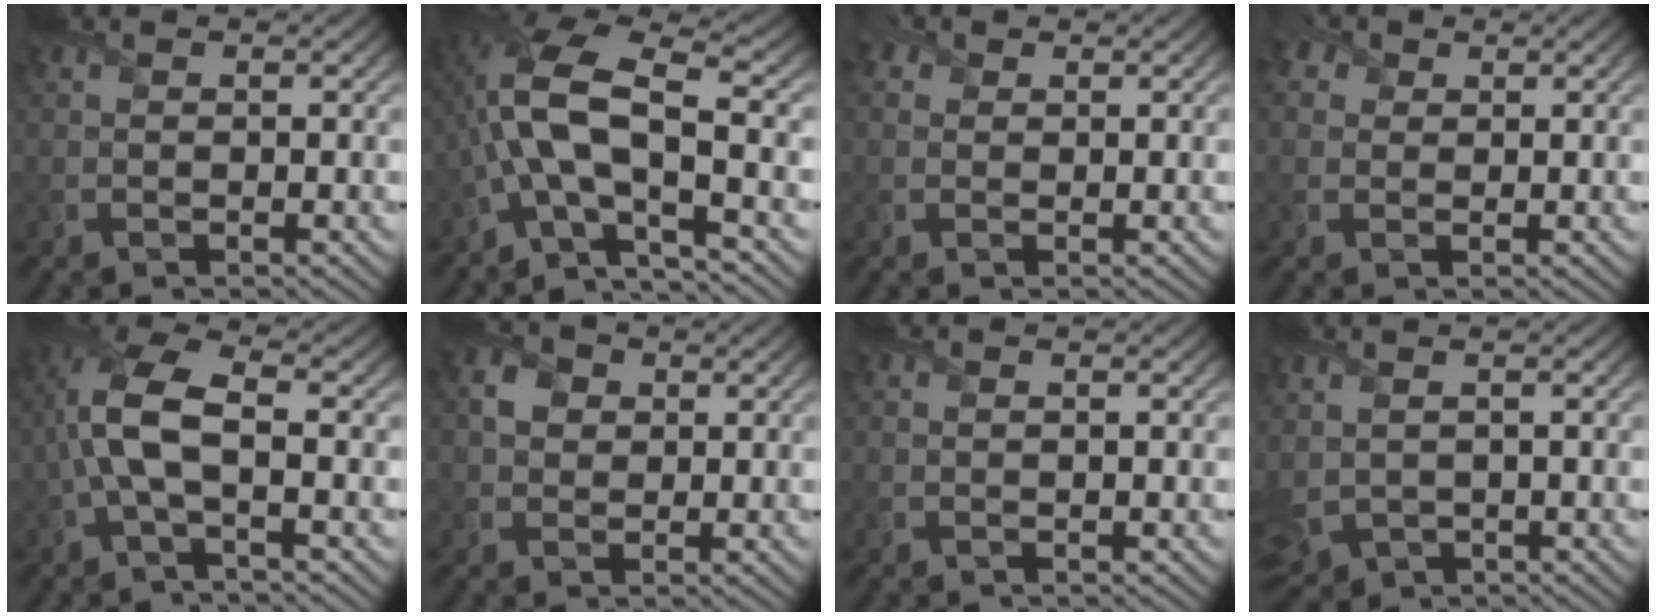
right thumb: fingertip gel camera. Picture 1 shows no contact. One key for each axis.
{"total": 12.1, "fx": -2.3, "fy": 4.5, "fz": 10.9, "tx": -0.248, "ty": 0.008, "tz": -0.057}
{"total": 1.8, "fx": 0.8, "fy": 1.5, "fz": 0.4, "tx": -0.015, "ty": 0.002, "tz": 0.007}
{"total": 3.3, "fx": 1.6, "fy": 2.6, "fz": 1.3, "tx": -0.040, "ty": 0.009, "tz": 0.016}
{"total": 7.6, "fx": -0.7, "fy": 2.9, "fz": 7.0, "tx": -0.166, "ty": 0.019, "tz": -0.022}
{"total": 2.9, "fx": 0.6, "fy": 2.5, "fz": 1.3, "tx": -0.032, "ty": 0.006, "tz": 0.005}
{"total": 0.0}
{"total": 4.6, "fx": -0.5, "fy": 3.1, "fz": 3.3, "tx": -0.102, "ty": -0.021, "tz": 0.006}